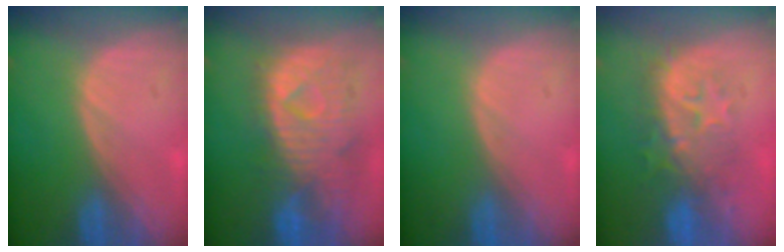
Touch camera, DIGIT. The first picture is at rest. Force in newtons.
{"total": 11.4, "press": 9.9, "slide": 5.7}
{"total": 0.0}
{"total": 8.5, "press": 8.2, "slide": 1.9}